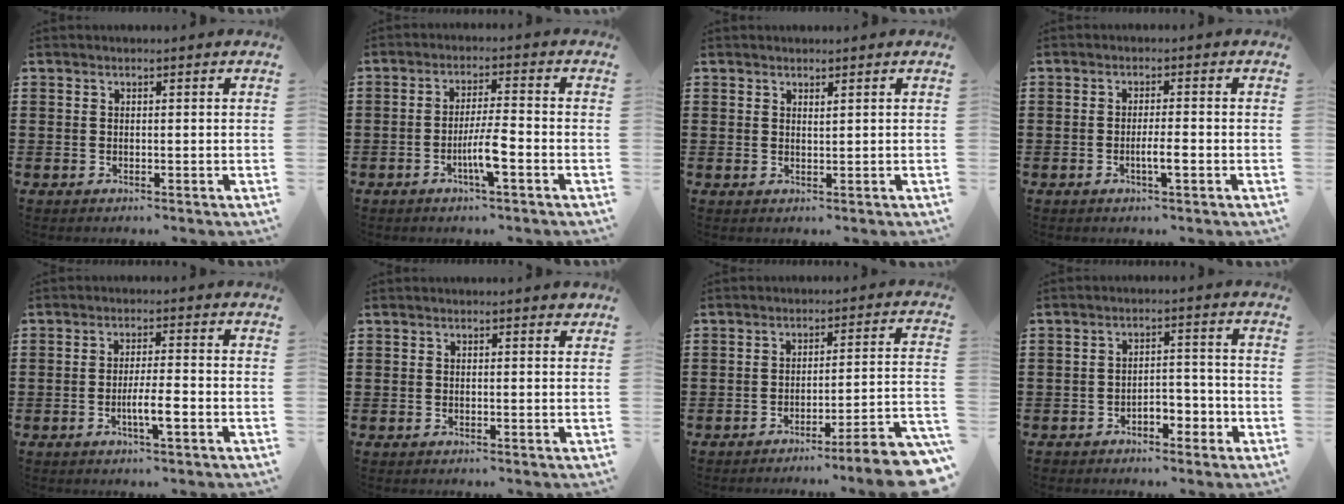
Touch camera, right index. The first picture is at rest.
{"total": 5.4, "force": [-2.2, 0.5, 4.9], "torque": [-0.096, -0.009, -0.043]}
{"total": 0.9, "force": [0.8, 0.0, 0.3], "torque": [-0.007, -0.002, 0.017]}
{"total": 2.9, "force": [-1.1, 0.2, 2.6], "torque": [-0.045, 0.000, -0.021]}
{"total": 4.4, "force": [-1.7, 0.4, 4.0], "torque": [-0.076, -0.006, -0.033]}
{"total": 0.6, "force": [0.4, 0.3, 0.3], "torque": [0.001, -0.002, 0.006]}
{"total": 5.5, "force": [-4.4, -0.5, 3.4], "torque": [-0.054, -0.017, -0.087]}
{"total": 3.7, "force": [-2.4, 1.8, 2.0], "torque": [-0.036, 0.010, -0.049]}